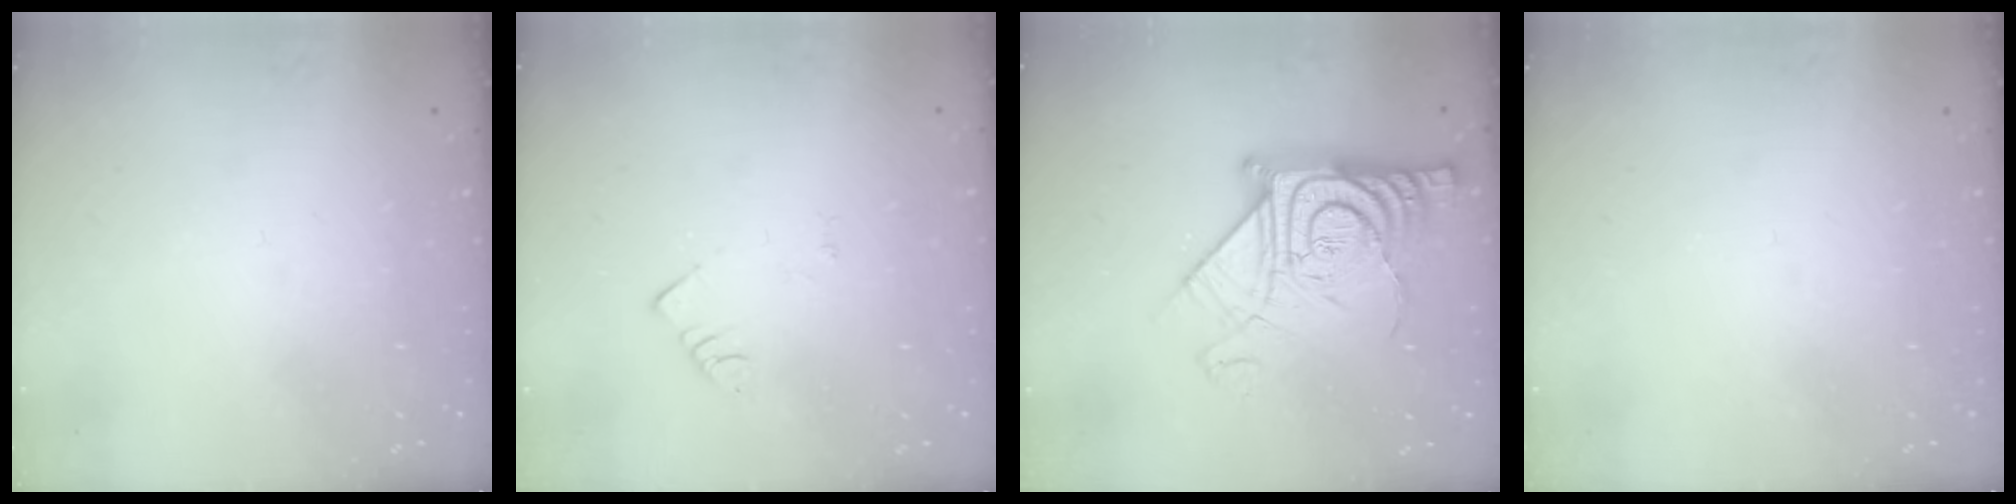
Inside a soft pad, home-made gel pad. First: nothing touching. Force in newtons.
{"total": 1.7, "press": 1.7, "slide": 0.3}
{"total": 18.3, "press": 18.3, "slide": 1.4}
{"total": 0.0}